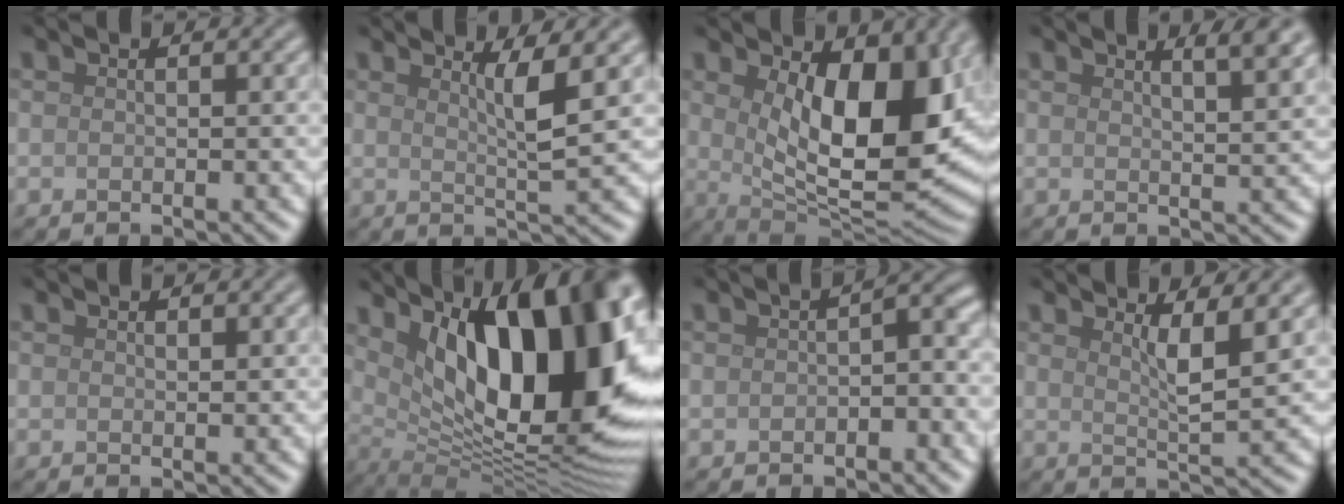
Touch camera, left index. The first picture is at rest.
{"total": 3.3, "force": [1.5, 0.5, 2.9], "torque": [-0.042, -0.004, 0.025]}
{"total": 12.0, "force": [2.4, 5.8, 10.2], "torque": [-0.140, -0.020, 0.048]}
{"total": 3.4, "force": [2.3, 0.8, 2.3], "torque": [-0.017, 0.008, 0.023]}
{"total": 0.6, "force": [0.5, 0.2, 0.3], "torque": [-0.004, -0.003, 0.010]}
{"total": 17.2, "force": [4.8, 7.3, 14.8], "torque": [-0.179, 0.004, 0.075]}
{"total": 2.5, "force": [-0.3, 1.1, 2.2], "torque": [-0.027, 0.006, -0.008]}
{"total": 3.5, "force": [1.7, 0.7, 2.9], "torque": [-0.042, -0.005, 0.029]}